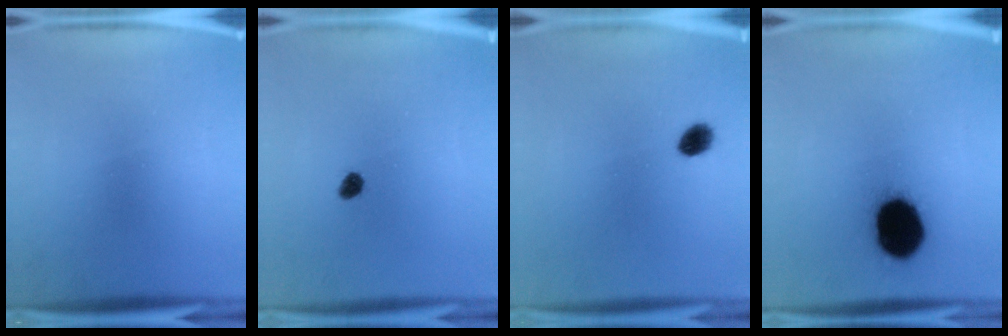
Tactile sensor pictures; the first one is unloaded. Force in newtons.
{"total": 2.0}
{"total": 3.6}
{"total": 19.5}